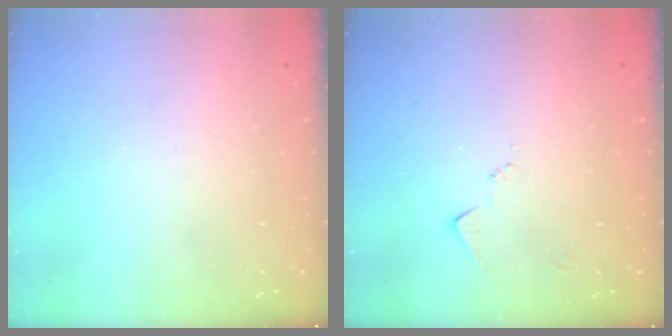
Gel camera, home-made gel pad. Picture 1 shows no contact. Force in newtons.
{"total": 6.6, "press": 6.6, "slide": 0.7}